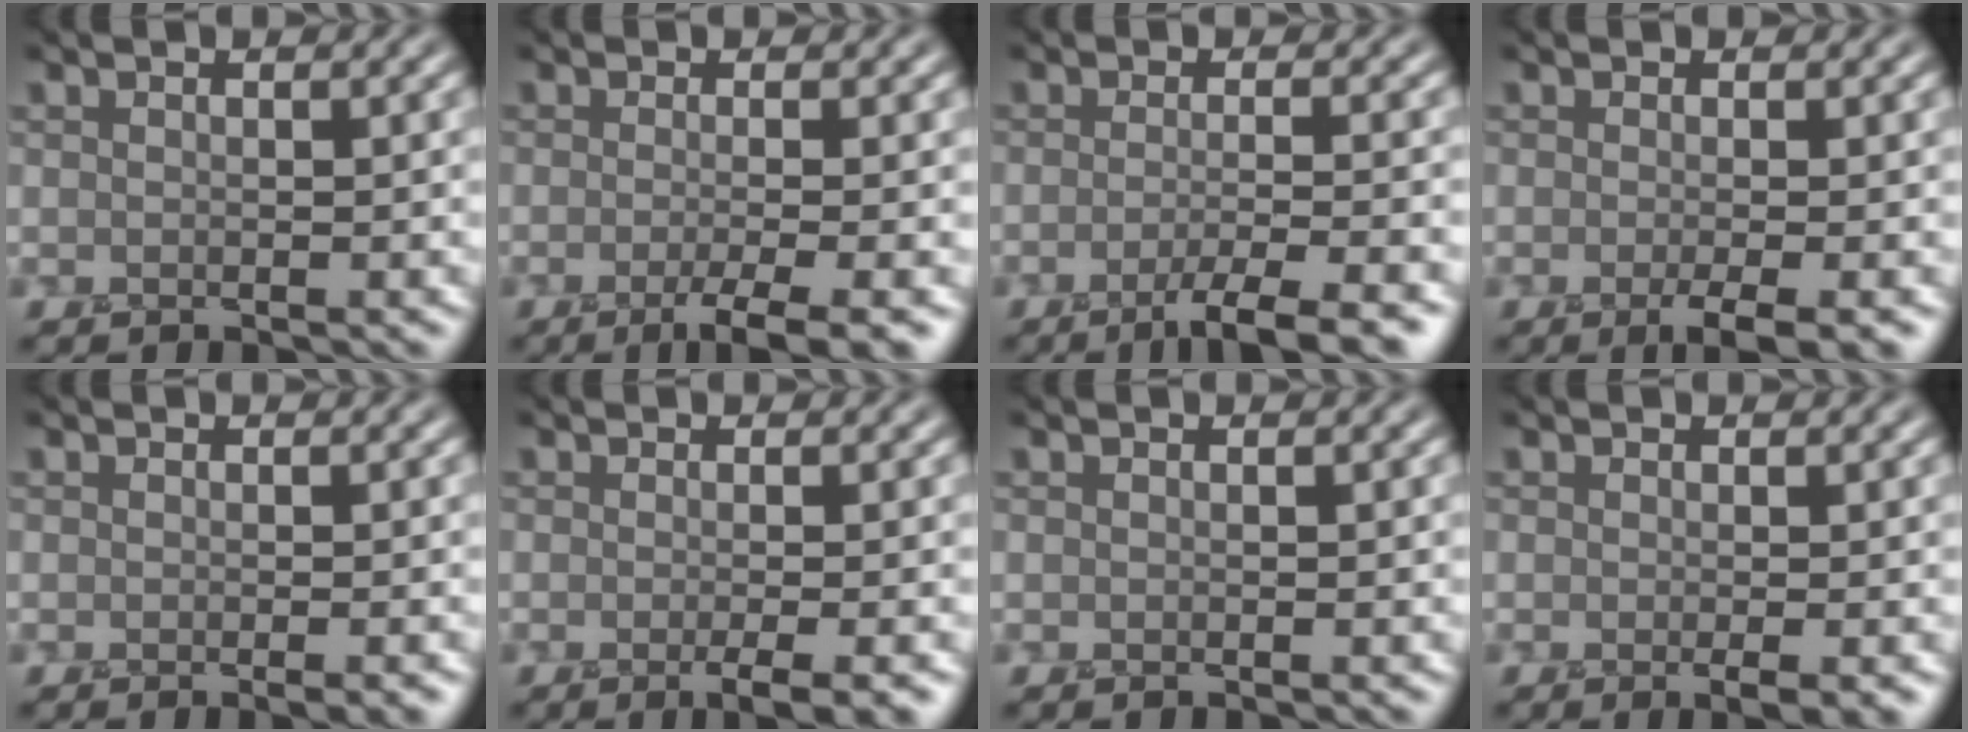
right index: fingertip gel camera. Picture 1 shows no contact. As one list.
[{"total": 4.2, "force": [-2.2, 0.7, 3.5], "torque": [-0.039, -0.016, -0.039]}, {"total": 4.8, "force": [-3.1, 0.8, 3.6], "torque": [-0.044, -0.012, -0.053]}, {"total": 3.2, "force": [-1.5, 0.6, 2.8], "torque": [-0.030, -0.016, -0.023]}, {"total": 1.7, "force": [-0.9, 0.4, 1.4], "torque": [-0.002, -0.010, -0.010]}, {"total": 2.9, "force": [-1.2, 0.6, 2.5], "torque": [-0.023, -0.013, -0.018]}, {"total": 0.0}, {"total": 1.8, "force": [-0.7, 0.3, 1.6], "torque": [-0.011, -0.008, -0.007]}]